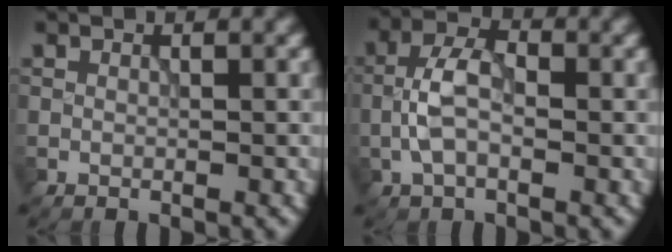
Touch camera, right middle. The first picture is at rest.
{"total": 4.0, "force": [-0.9, 2.1, 3.3], "torque": [-0.068, 0.012, -0.025]}